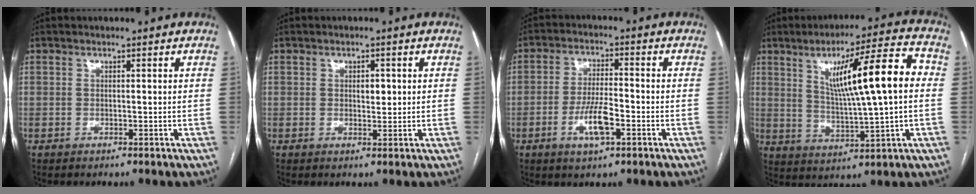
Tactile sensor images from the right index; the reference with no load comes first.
{"total": 2.0, "force": [0.4, 1.2, 1.6], "torque": [-0.022, 0.000, 0.006]}
{"total": 6.7, "force": [-2.6, 1.7, 6.0], "torque": [-0.117, -0.001, -0.044]}
{"total": 14.8, "force": [2.8, 1.1, 14.5], "torque": [-0.229, 0.016, 0.047]}